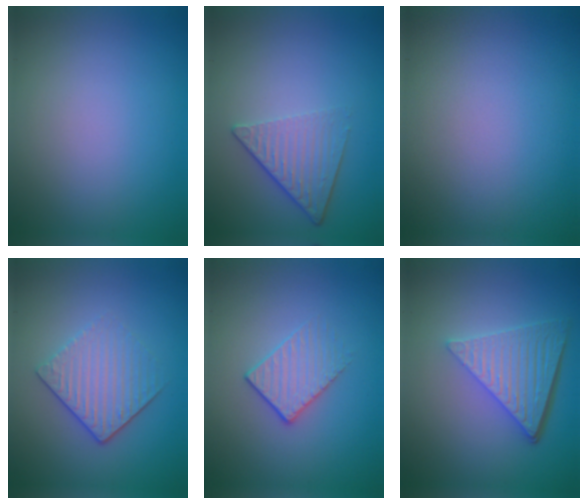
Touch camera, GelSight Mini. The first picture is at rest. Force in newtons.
{"total": 3.6, "press": 2.6, "slide": 2.4}
{"total": 0.0}
{"total": 3.9, "press": 3.1, "slide": 2.3}
{"total": 1.8, "press": 1.4, "slide": 1.1}
{"total": 6.2, "press": 4.4, "slide": 4.4}